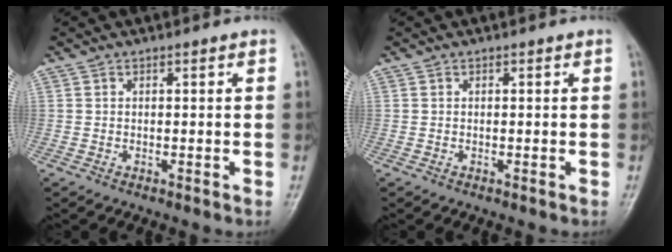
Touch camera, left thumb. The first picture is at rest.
{"total": 0.0}